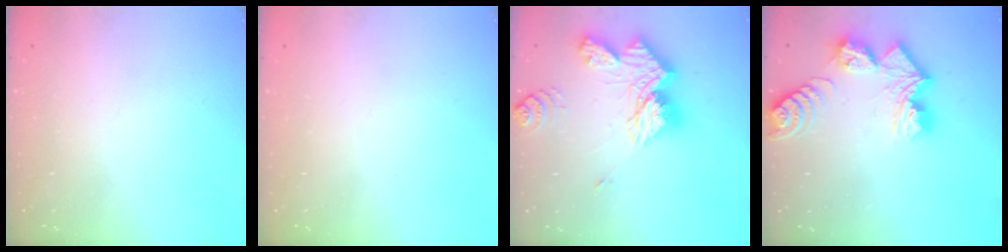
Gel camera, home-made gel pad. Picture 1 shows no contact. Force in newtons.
{"total": 0.0}
{"total": 19.3, "press": 19.1, "slide": 2.0}
{"total": 14.4, "press": 14.3, "slide": 1.6}